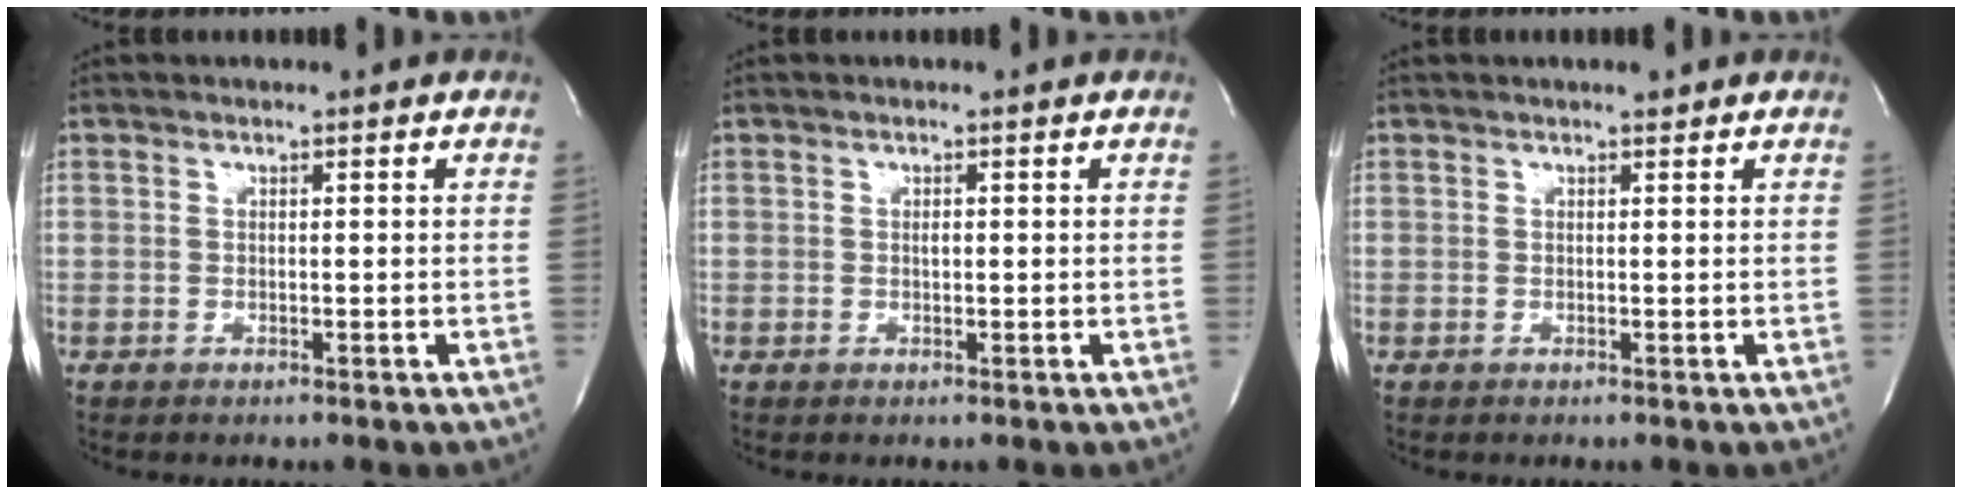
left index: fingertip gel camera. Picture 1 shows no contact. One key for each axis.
{"total": 0.7, "fx": 0.2, "fy": 0.3, "fz": 0.5, "tx": -0.012, "ty": 0.000, "tz": 0.002}
{"total": 0.7, "fx": 0.7, "fy": 0.2, "fz": 0.3, "tx": -0.012, "ty": -0.003, "tz": 0.010}